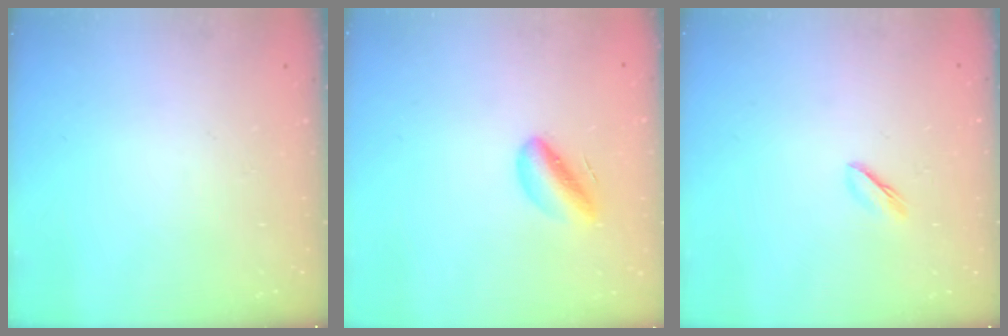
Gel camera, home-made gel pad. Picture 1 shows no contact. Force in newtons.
{"total": 6.7, "press": 6.5, "slide": 1.9}
{"total": 2.5, "press": 2.4, "slide": 0.8}